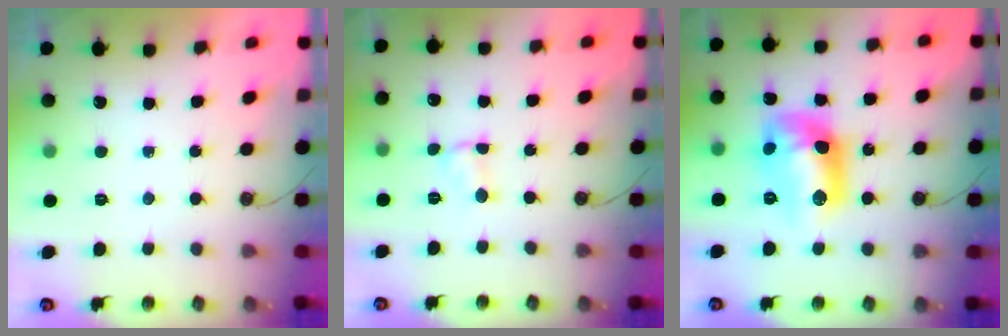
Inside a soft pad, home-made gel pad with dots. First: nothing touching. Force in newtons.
{"total": 2.4, "press": 2.4, "slide": 0.3}
{"total": 13.7, "press": 13.7, "slide": 1.1}